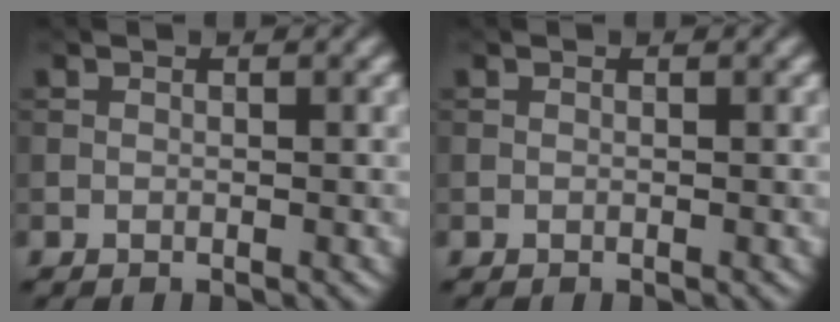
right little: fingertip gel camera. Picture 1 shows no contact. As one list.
[{"total": 0.0}]